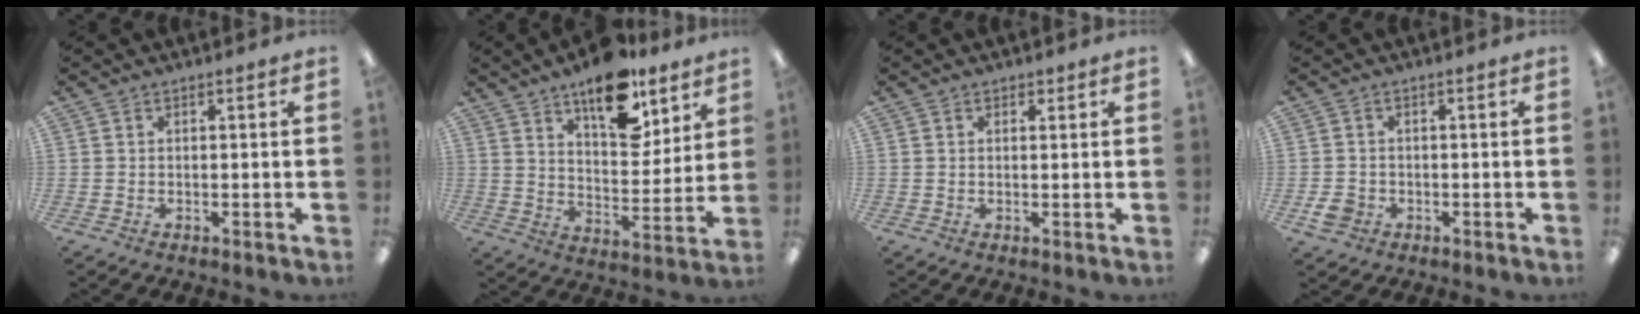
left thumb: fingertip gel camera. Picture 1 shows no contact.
{"total": 15.9, "force": [11.4, 7.2, 8.5], "torque": [-0.117, -0.068, 0.197]}
{"total": 1.1, "force": [0.8, 0.7, 0.2], "torque": [0.004, -0.002, 0.012]}
{"total": 3.4, "force": [-1.3, 2.8, 1.4], "torque": [-0.028, 0.004, -0.025]}